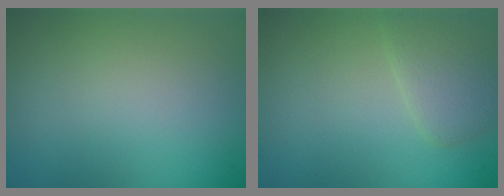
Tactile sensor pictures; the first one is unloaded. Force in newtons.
{"total": 2.7, "press": 2.7, "slide": 0.1}